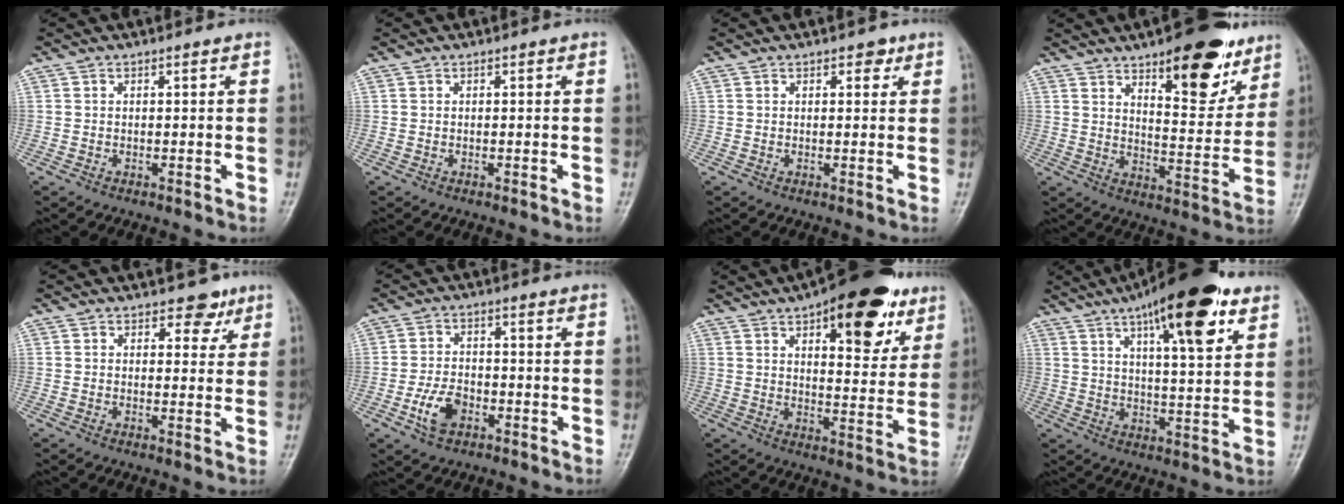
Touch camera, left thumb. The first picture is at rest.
{"total": 0.0}
{"total": 1.8, "force": [1.1, 1.1, 1.0], "torque": [0.001, -0.003, 0.011]}
{"total": 17.1, "force": [10.6, 6.4, 11.7], "torque": [-0.116, -0.059, 0.159]}
{"total": 3.8, "force": [2.5, 2.4, 1.4], "torque": [0.010, -0.012, 0.032]}
{"total": 6.0, "force": [-2.5, 3.7, 4.0], "torque": [-0.071, 0.014, -0.047]}
{"total": 19.3, "force": [10.5, 8.2, 13.9], "torque": [-0.146, -0.033, 0.147]}
{"total": 18.9, "force": [10.5, 5.3, 14.7], "torque": [-0.204, -0.028, 0.159]}